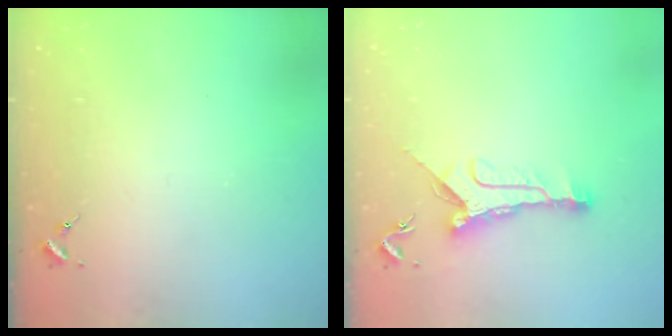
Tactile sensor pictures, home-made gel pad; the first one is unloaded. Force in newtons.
{"total": 10.6, "press": 10.6, "slide": 0.8}